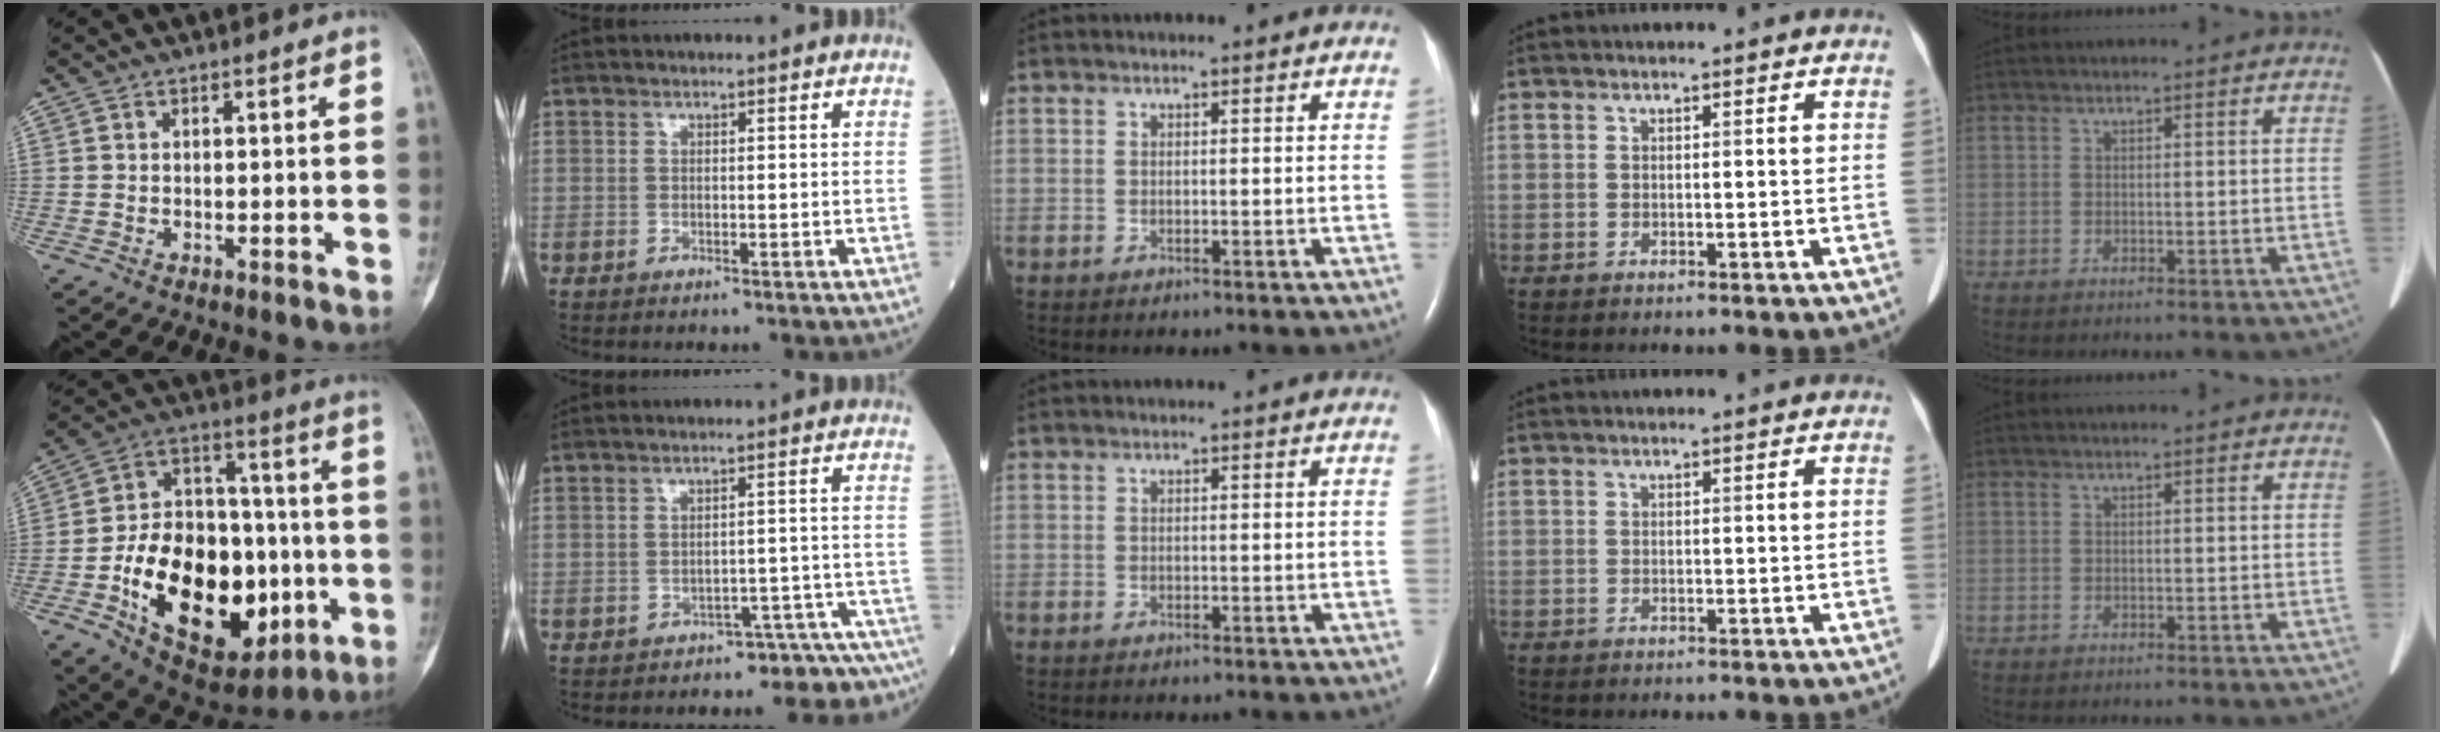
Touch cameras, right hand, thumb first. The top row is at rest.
{"thumb": {"total": 29.4, "force": [-7.2, 17.8, 22.3], "torque": [-0.339, 0.027, -0.093]}, "index": {"total": 8.1, "force": [-7.9, 1.6, 0.1], "torque": [0.021, 0.044, -0.084]}}